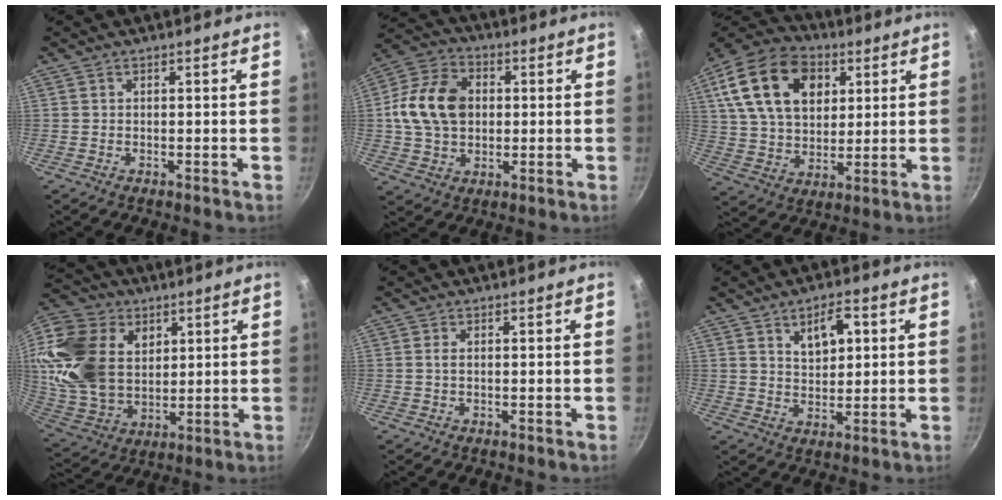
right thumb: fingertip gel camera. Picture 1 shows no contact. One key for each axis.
{"total": 14.1, "fx": 1.2, "fy": 10.5, "fz": 9.3, "tx": -0.151, "ty": 0.015, "tz": 0.010}
{"total": 20.9, "fx": 7.2, "fy": 14.2, "fz": 13.5, "tx": -0.221, "ty": -0.001, "tz": 0.122}
{"total": 22.5, "fx": 6.7, "fy": 16.4, "fz": 13.8, "tx": -0.262, "ty": -0.017, "tz": 0.135}
{"total": 1.1, "fx": 0.1, "fy": 0.5, "fz": 0.9, "tx": -0.018, "ty": 0.002, "tz": 0.002}
{"total": 7.0, "fx": 2.6, "fy": 4.0, "fz": 5.1, "tx": -0.065, "ty": -0.009, "tz": 0.046}